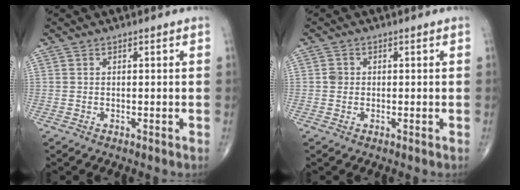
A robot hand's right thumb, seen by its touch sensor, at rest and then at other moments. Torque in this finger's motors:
{"motor_torque": [0.28, 0.66, 0.12, -0.02, -0.04]}